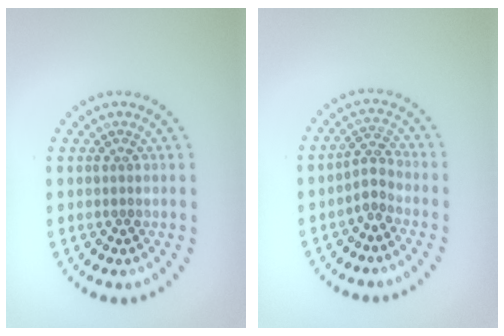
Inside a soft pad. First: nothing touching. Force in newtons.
{"total": 2.2, "press": 1.6, "slide": 1.5}